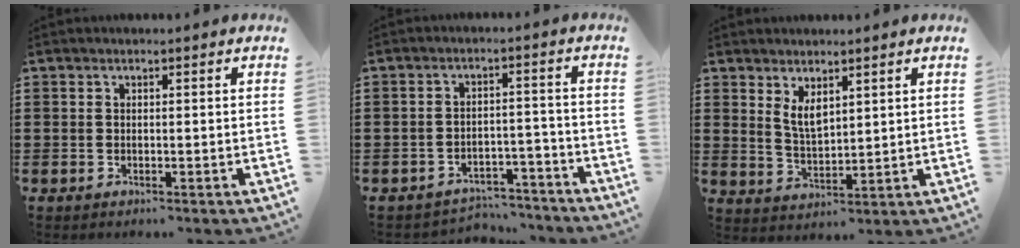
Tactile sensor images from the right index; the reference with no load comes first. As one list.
[{"total": 4.1, "force": [-4.0, 0.9, 0.7], "torque": [-0.013, 0.010, -0.081]}, {"total": 3.9, "force": [2.3, 1.6, 2.7], "torque": [-0.059, 0.001, 0.043]}]